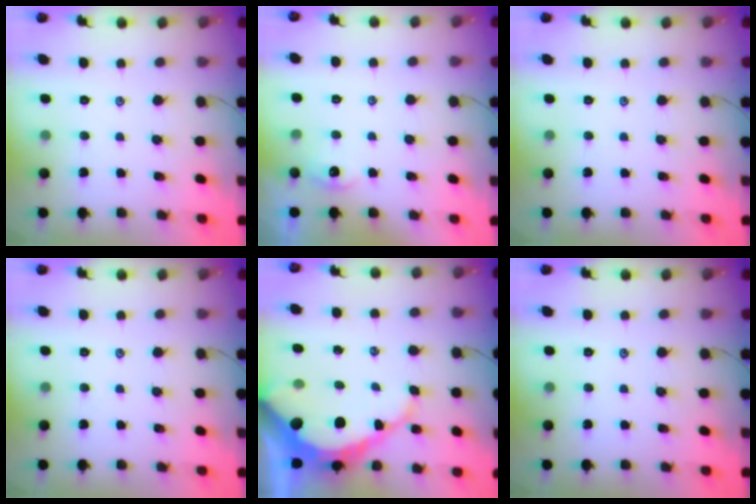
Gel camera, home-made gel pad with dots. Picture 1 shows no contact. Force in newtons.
{"total": 2.7, "press": 2.7, "slide": 0.3}
{"total": 0.0}
{"total": 0.0}
{"total": 14.1, "press": 14.0, "slide": 1.2}
{"total": 0.0}